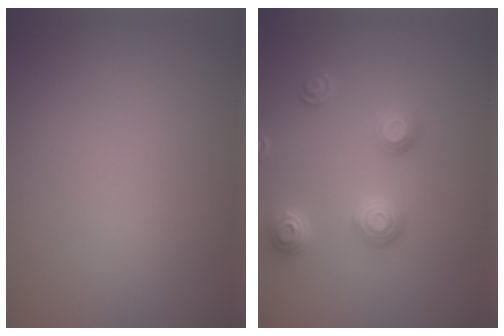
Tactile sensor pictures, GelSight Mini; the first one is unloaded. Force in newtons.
{"total": 2.9, "press": 2.7, "slide": 1.1}